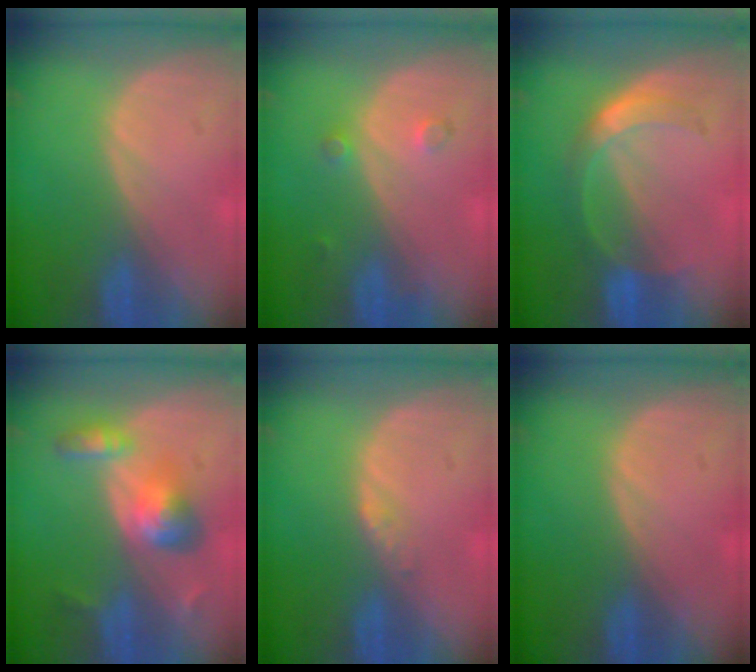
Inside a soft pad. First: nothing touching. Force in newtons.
{"total": 2.1, "press": 1.8, "slide": 1.1}
{"total": 5.8, "press": 5.0, "slide": 2.8}
{"total": 6.3, "press": 5.8, "slide": 2.5}
{"total": 1.2, "press": 1.2, "slide": 0.1}
{"total": 0.0}